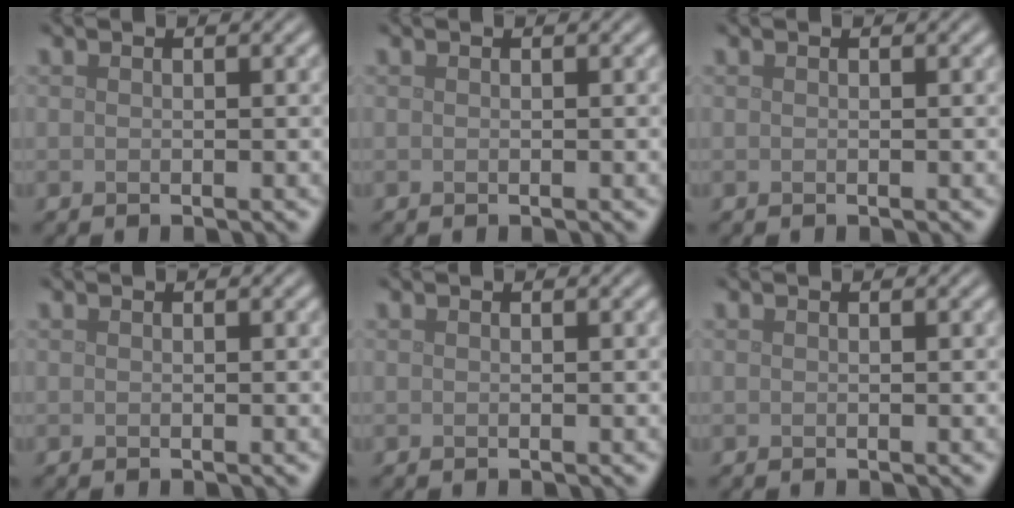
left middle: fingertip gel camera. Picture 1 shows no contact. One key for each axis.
{"total": 0.0}
{"total": 0.0}
{"total": 0.0}
{"total": 0.0}
{"total": 0.0}